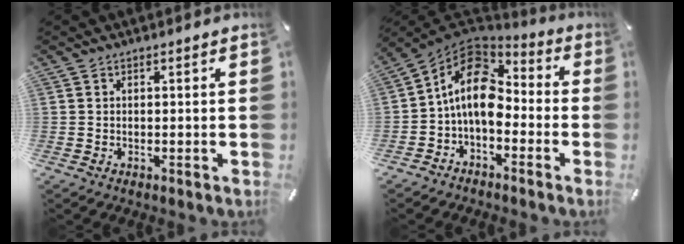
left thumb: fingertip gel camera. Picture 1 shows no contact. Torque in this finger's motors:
{"motor_torque": [0.46, 1.42, 0.83, -0.51, 0.46]}